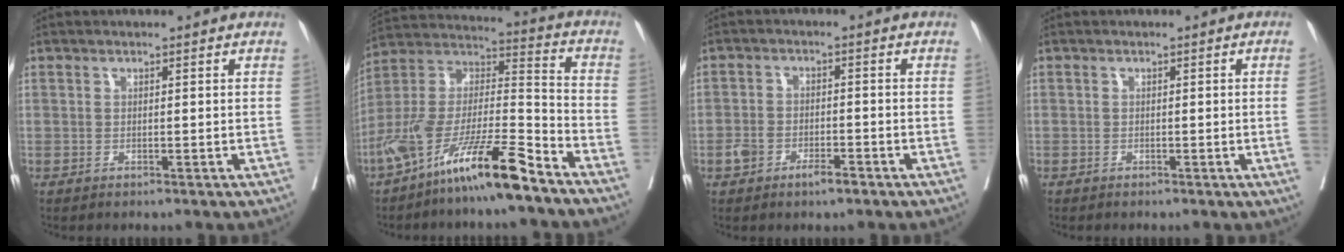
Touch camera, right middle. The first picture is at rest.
{"total": 16.7, "force": [-11.7, 1.6, 11.8], "torque": [-0.243, -0.007, -0.217]}
{"total": 4.0, "force": [-2.4, 1.8, 2.8], "torque": [-0.055, 0.009, -0.036]}
{"total": 1.2, "force": [-0.2, -0.4, 1.1], "torque": [-0.014, -0.002, -0.003]}